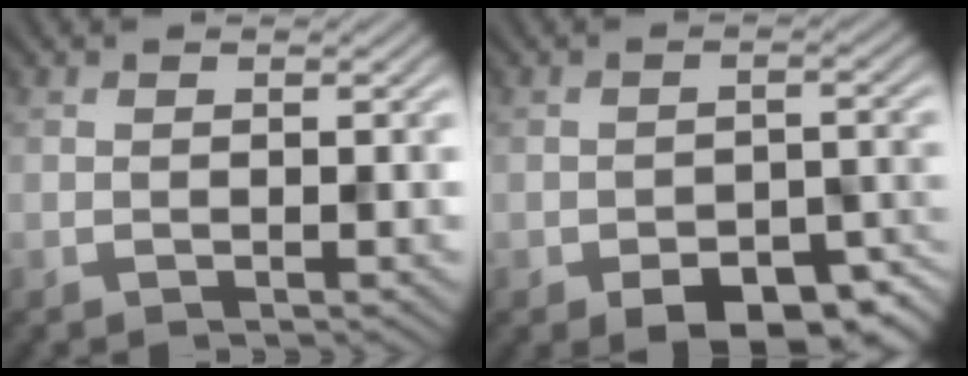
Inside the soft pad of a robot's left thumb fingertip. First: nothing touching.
{"total": 7.9, "force": [-5.0, 3.9, 4.8], "torque": [-0.064, -0.012, -0.066]}